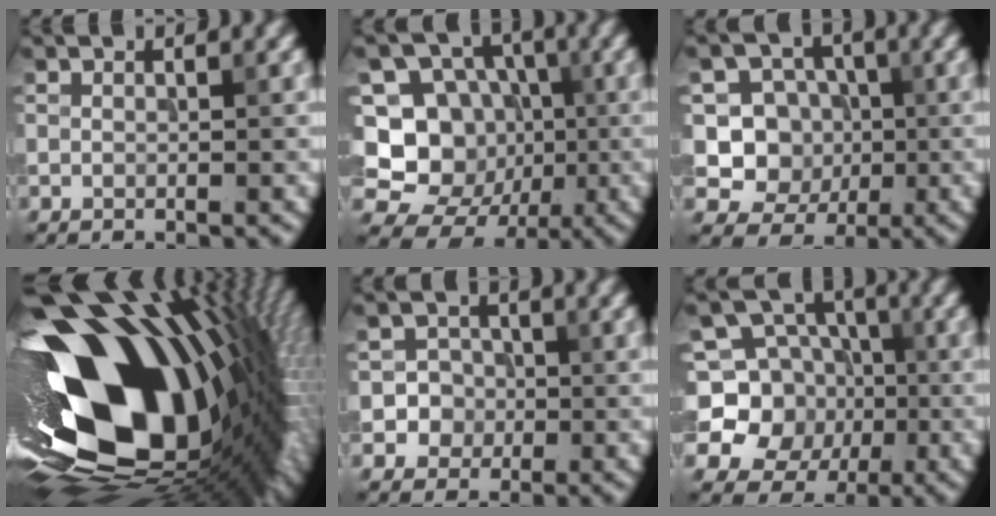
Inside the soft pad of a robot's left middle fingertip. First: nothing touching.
{"total": 13.6, "force": [-1.4, 12.4, 5.5], "torque": [-0.142, 0.031, -0.031]}
{"total": 6.3, "force": [-0.2, 5.8, 2.4], "torque": [-0.028, 0.004, -0.024]}
{"total": 19.9, "force": [0.2, 11.8, 16.1], "torque": [-0.290, -0.064, 0.019]}
{"total": 3.3, "force": [-0.8, 3.2, 0.5], "torque": [0.013, 0.013, -0.029]}
{"total": 9.4, "force": [-0.3, 8.5, 4.0], "torque": [-0.070, 0.016, -0.036]}